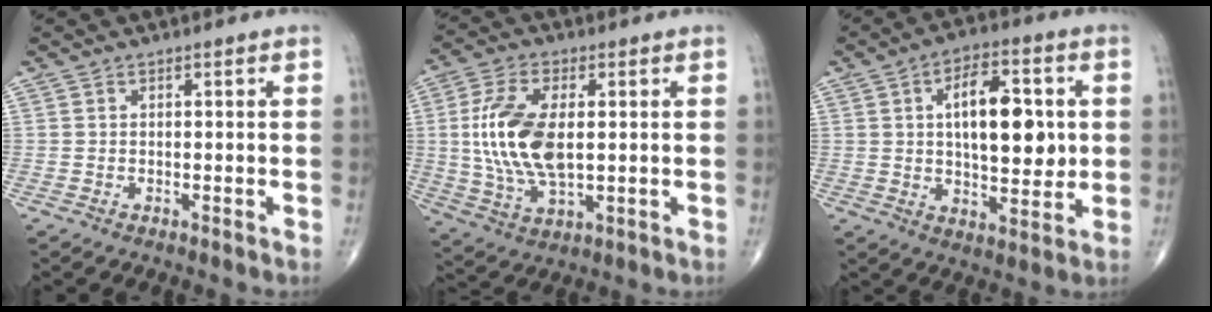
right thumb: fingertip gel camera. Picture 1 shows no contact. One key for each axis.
{"total": 14.2, "fx": 1.1, "fy": 7.0, "fz": 12.3, "tx": -0.256, "ty": -0.006, "tz": 0.024}
{"total": 15.0, "fx": 2.3, "fy": 7.3, "fz": 12.9, "tx": -0.172, "ty": -0.003, "tz": 0.035}